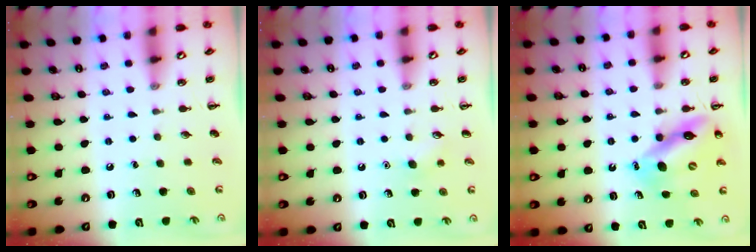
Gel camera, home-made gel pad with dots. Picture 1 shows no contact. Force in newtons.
{"total": 4.7, "press": 4.5, "slide": 1.2}
{"total": 11.4, "press": 10.9, "slide": 3.3}